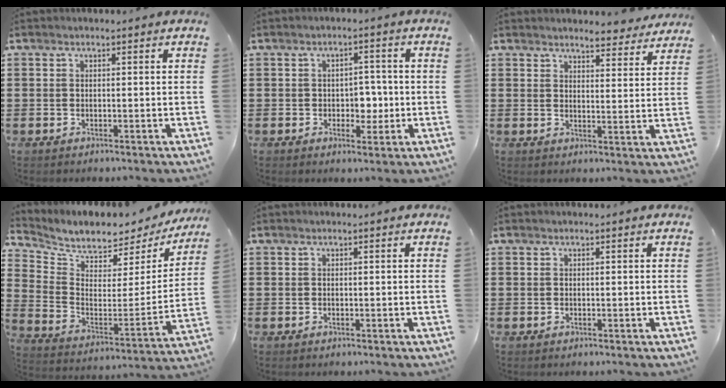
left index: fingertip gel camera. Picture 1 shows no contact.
{"total": 4.0, "force": [-0.5, 2.9, 2.6], "torque": [-0.050, 0.003, -0.016]}
{"total": 4.4, "force": [4.3, 0.2, 0.8], "torque": [-0.022, -0.019, 0.078]}
{"total": 5.2, "force": [5.1, 1.1, 0.8], "torque": [-0.042, -0.057, 0.081]}
{"total": 0.0}
{"total": 0.0}